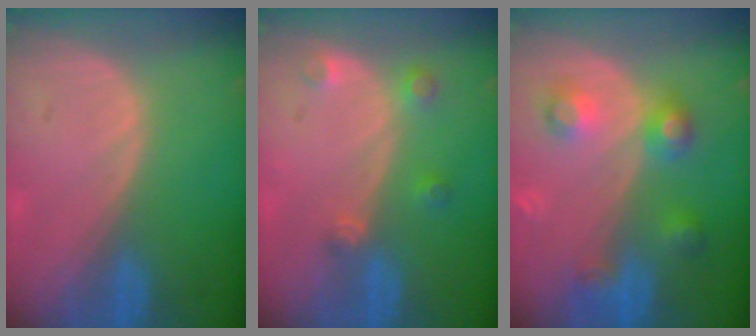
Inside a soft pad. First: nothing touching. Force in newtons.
{"total": 2.7, "press": 2.7, "slide": 0.3}
{"total": 5.6, "press": 5.6, "slide": 0.3}